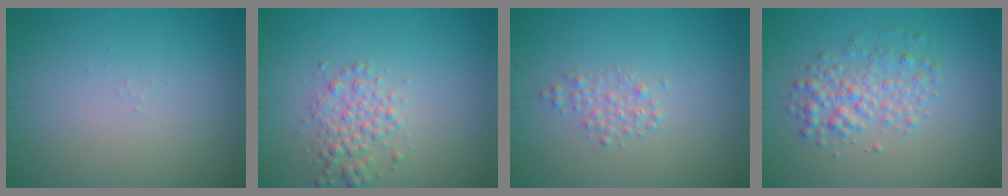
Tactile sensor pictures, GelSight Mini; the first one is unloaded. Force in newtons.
{"total": 2.4, "press": 2.4, "slide": 0.0}
{"total": 1.4, "press": 1.4, "slide": 0.0}
{"total": 3.2, "press": 3.2, "slide": 0.1}